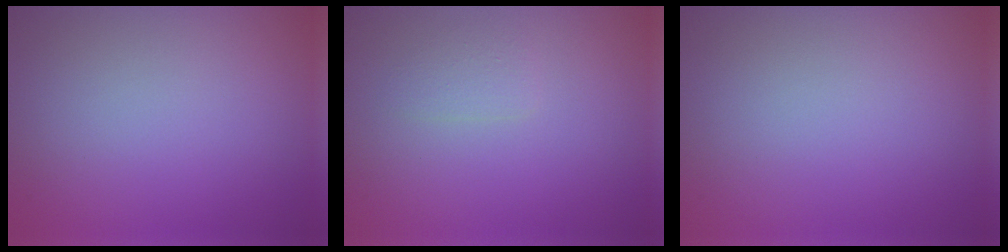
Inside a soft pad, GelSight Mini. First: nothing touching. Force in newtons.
{"total": 1.1, "press": 1.1, "slide": 0.1}
{"total": 0.0}